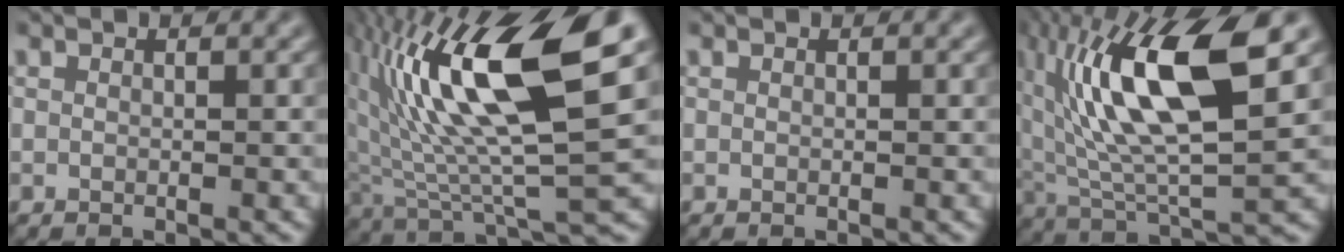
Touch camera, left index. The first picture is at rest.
{"total": 14.0, "force": [4.0, 3.7, 13.0], "torque": [-0.248, 0.009, 0.076]}
{"total": 0.0}
{"total": 13.1, "force": [4.5, 4.1, 11.6], "torque": [-0.217, 0.008, 0.080]}